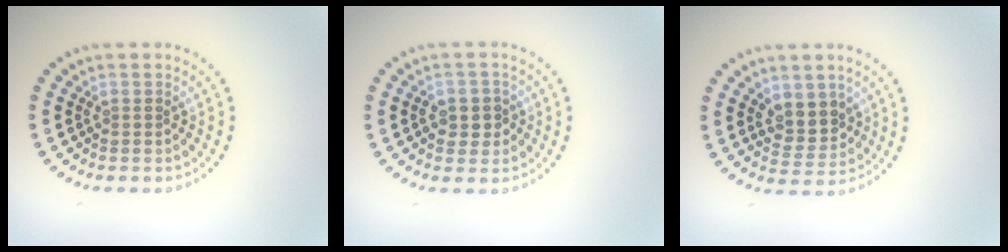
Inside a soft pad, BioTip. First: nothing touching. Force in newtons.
{"total": 1.9, "press": 1.8, "slide": 0.2}
{"total": 3.1, "press": 2.9, "slide": 1.1}